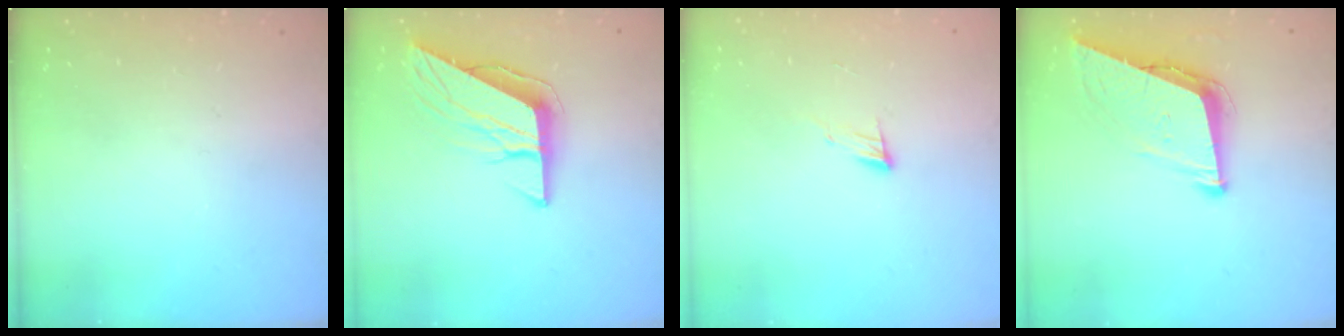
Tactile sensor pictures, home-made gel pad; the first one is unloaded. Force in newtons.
{"total": 9.4, "press": 9.4, "slide": 1.0}
{"total": 6.3, "press": 6.2, "slide": 0.5}
{"total": 9.0, "press": 8.6, "slide": 2.6}